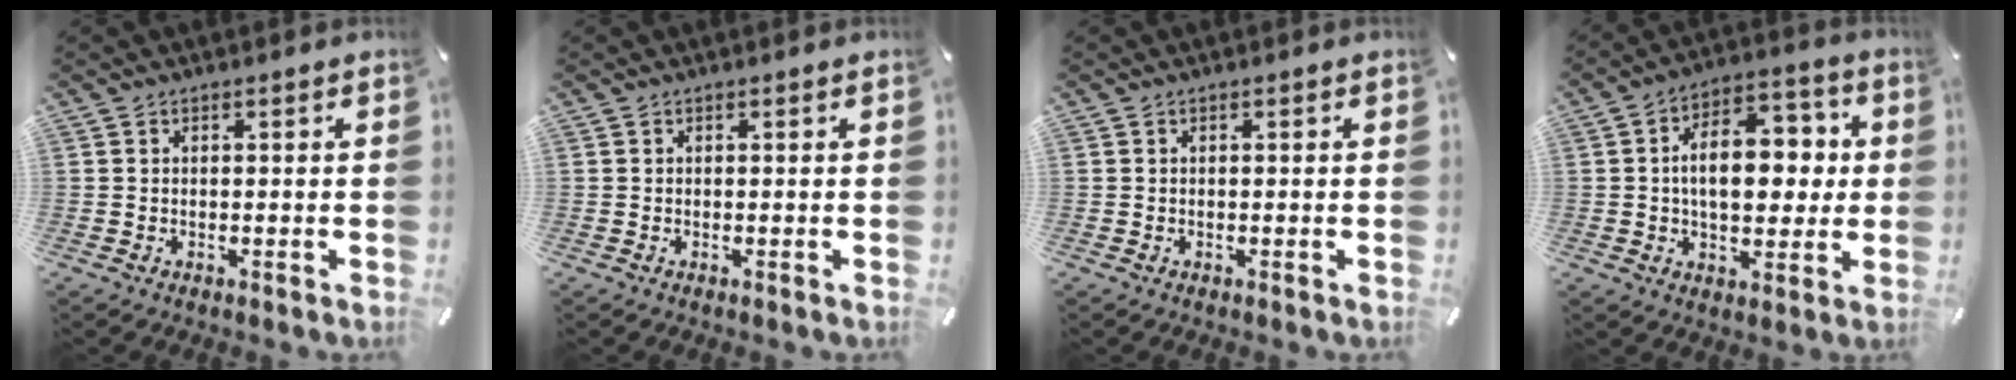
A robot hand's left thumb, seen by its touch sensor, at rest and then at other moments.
{"total": 0.0}
{"total": 0.0}
{"total": 14.4, "force": [0.9, 9.1, 11.1], "torque": [-0.151, 0.007, 0.015]}